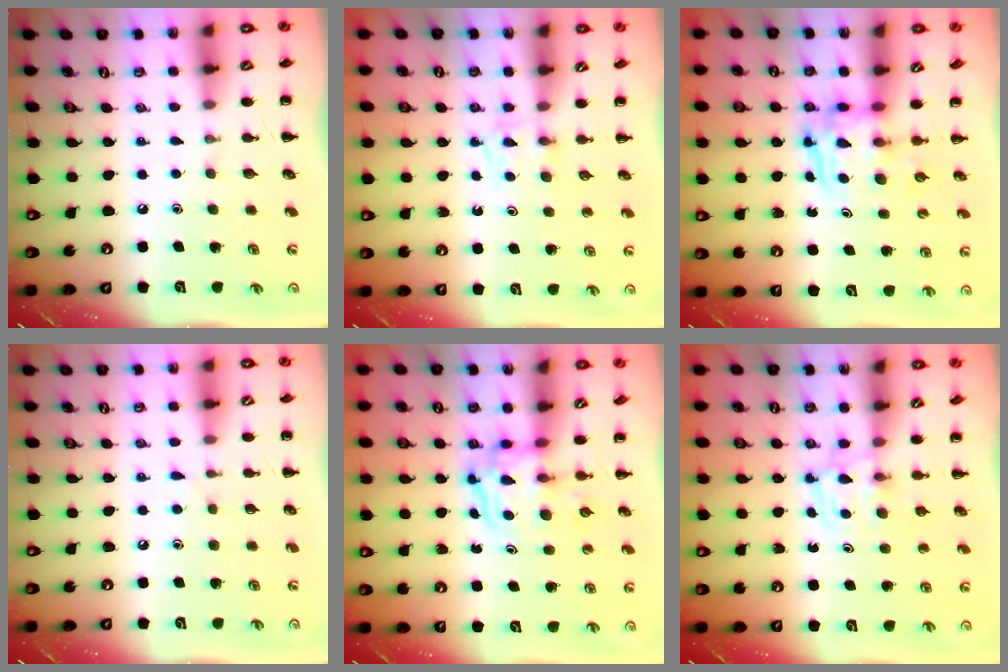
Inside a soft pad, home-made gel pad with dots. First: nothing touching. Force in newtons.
{"total": 2.5, "press": 2.2, "slide": 1.1}
{"total": 3.6, "press": 3.6, "slide": 0.3}
{"total": 3.1, "press": 2.8, "slide": 1.4}
{"total": 3.3, "press": 3.3, "slide": 0.3}
{"total": 2.9, "press": 2.6, "slide": 1.2}